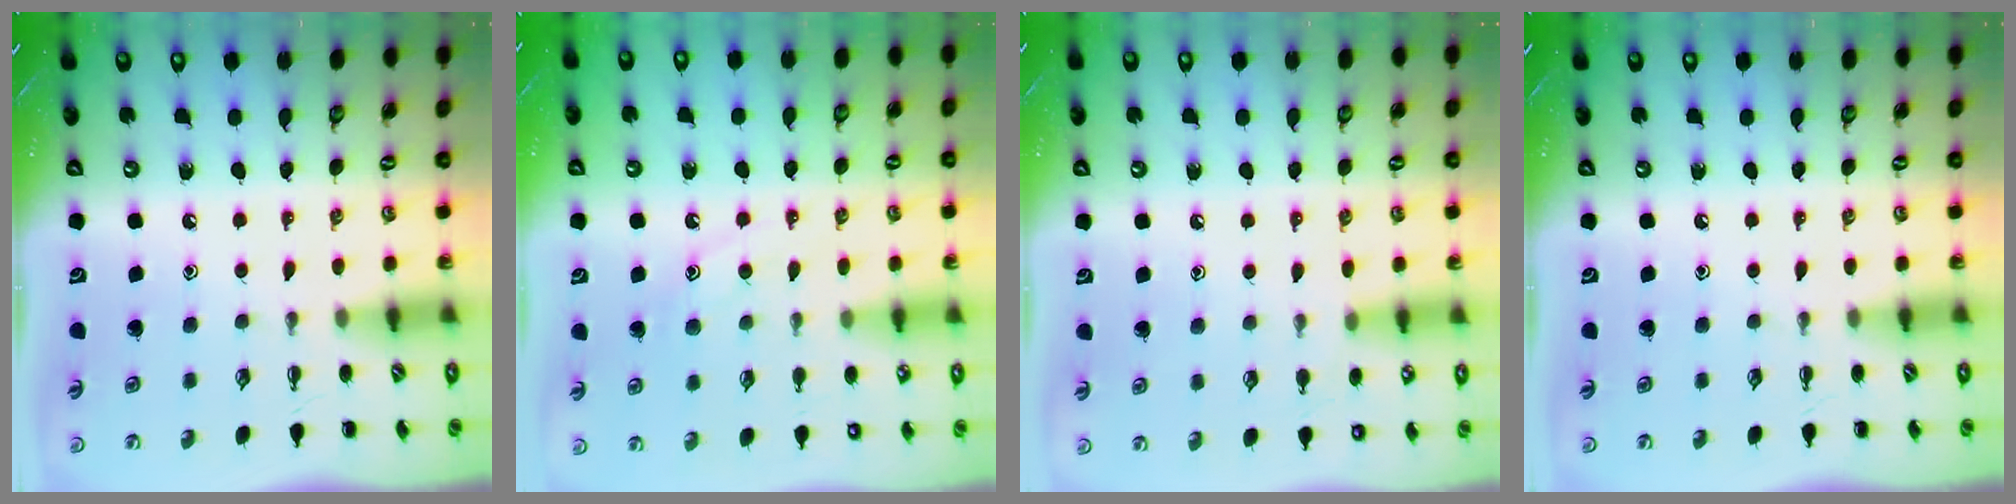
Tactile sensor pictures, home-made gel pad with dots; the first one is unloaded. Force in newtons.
{"total": 9.5, "press": 9.5, "slide": 1.3}
{"total": 8.1, "press": 7.8, "slide": 2.1}
{"total": 0.0}